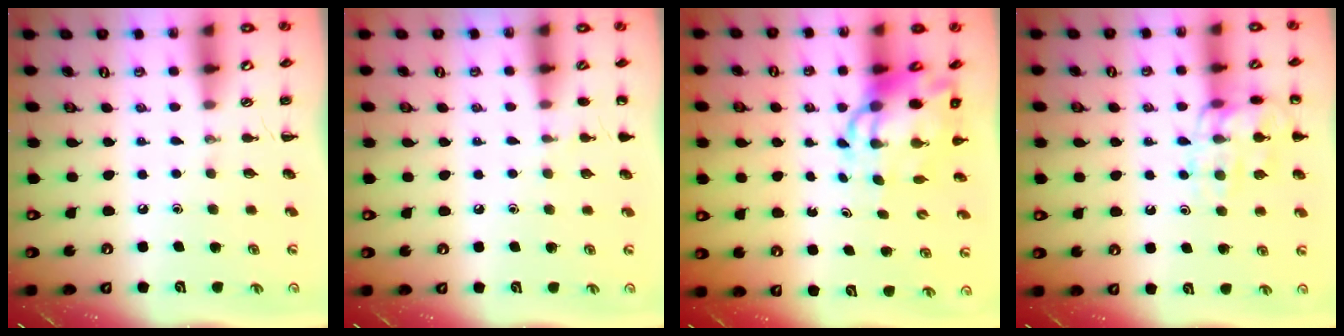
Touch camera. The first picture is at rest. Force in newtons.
{"total": 5.7, "press": 5.4, "slide": 1.8}
{"total": 10.0, "press": 9.6, "slide": 2.7}
{"total": 13.7, "press": 13.7, "slide": 1.2}